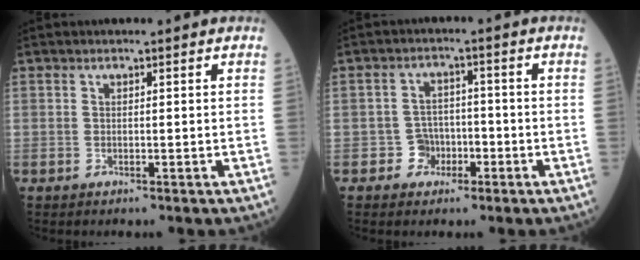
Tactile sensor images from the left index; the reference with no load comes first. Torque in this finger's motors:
{"motor_torque": [-0.03, 0.04, 0.01, -0.01]}